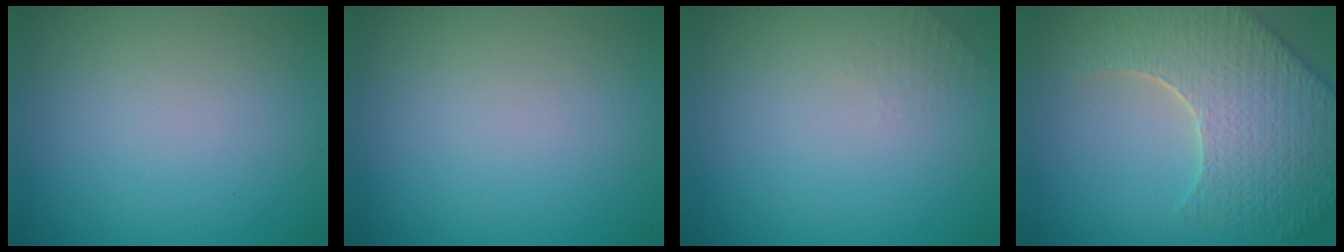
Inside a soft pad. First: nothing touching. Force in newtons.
{"total": 0.0}
{"total": 1.0, "press": 0.9, "slide": 0.3}
{"total": 8.6, "press": 6.3, "slide": 5.9}